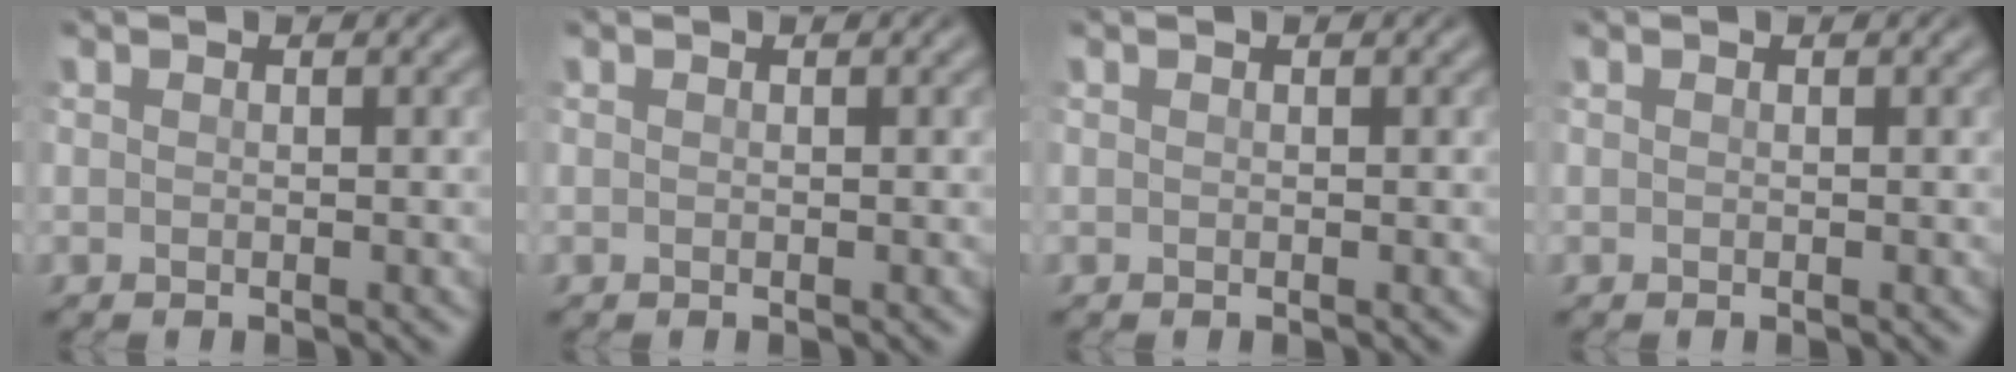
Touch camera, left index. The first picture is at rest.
{"total": 0.0}
{"total": 0.0}
{"total": 0.0}